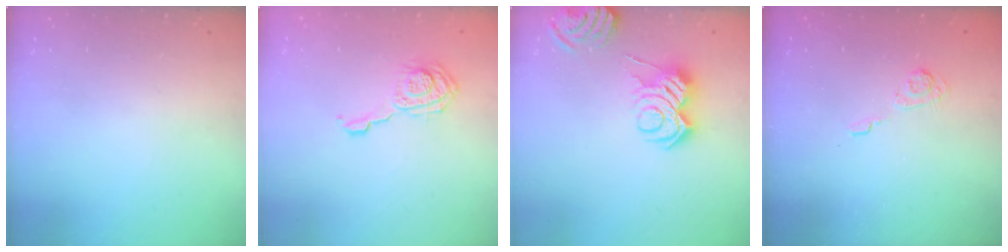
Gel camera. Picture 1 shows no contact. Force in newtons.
{"total": 8.6, "press": 8.6, "slide": 0.1}
{"total": 11.0, "press": 11.0, "slide": 0.6}
{"total": 3.2, "press": 2.8, "slide": 1.7}